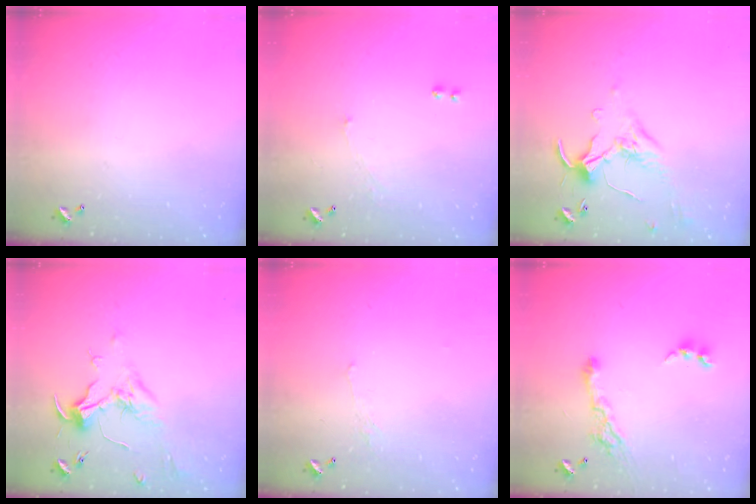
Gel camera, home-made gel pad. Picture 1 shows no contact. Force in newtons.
{"total": 1.0, "press": 0.7, "slide": 0.6}
{"total": 0.7, "press": 0.6, "slide": 0.4}
{"total": 2.0, "press": 1.9, "slide": 0.6}
{"total": 0.6, "press": 0.2, "slide": 0.6}
{"total": 7.6, "press": 7.5, "slide": 1.1}